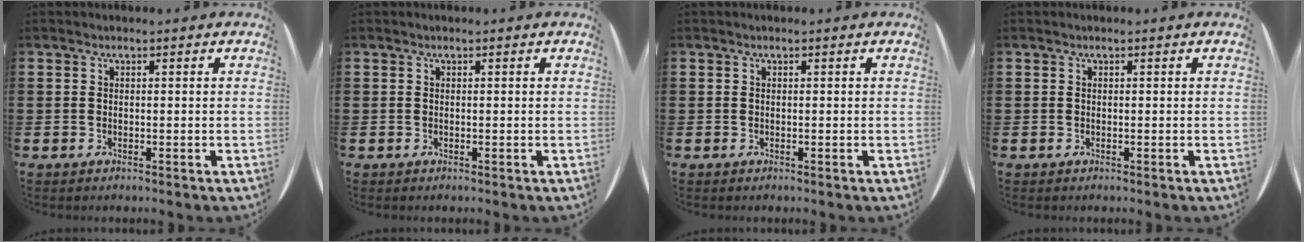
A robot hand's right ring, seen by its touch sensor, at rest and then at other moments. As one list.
[{"total": 0.0}, {"total": 0.0}, {"total": 0.0}]